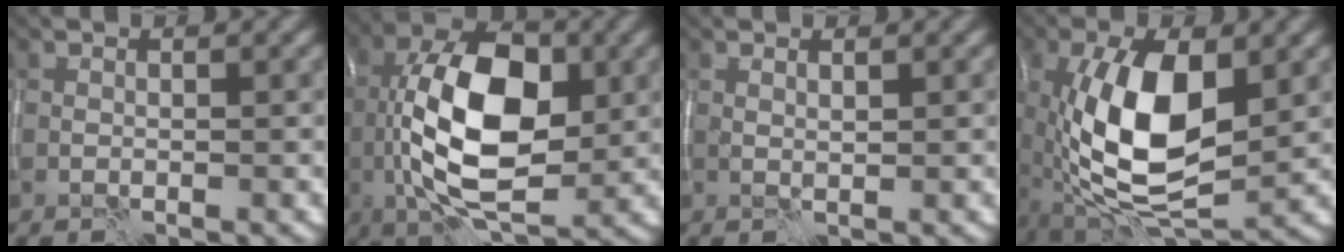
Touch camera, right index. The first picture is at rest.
{"total": 13.1, "force": [0.0, 6.7, 11.3], "torque": [-0.193, 0.014, -0.007]}
{"total": 0.7, "force": [0.5, 0.1, 0.6], "torque": [-0.011, -0.004, 0.009]}
{"total": 11.7, "force": [0.0, 5.5, 10.3], "torque": [-0.190, 0.001, -0.003]}